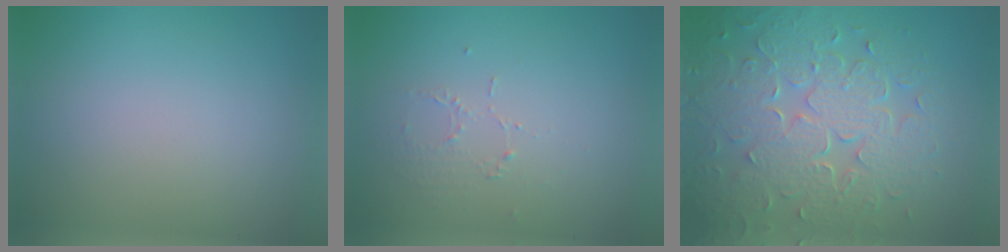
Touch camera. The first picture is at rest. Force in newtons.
{"total": 1.0, "press": 0.5, "slide": 0.9}
{"total": 8.9, "press": 6.2, "slide": 6.4}